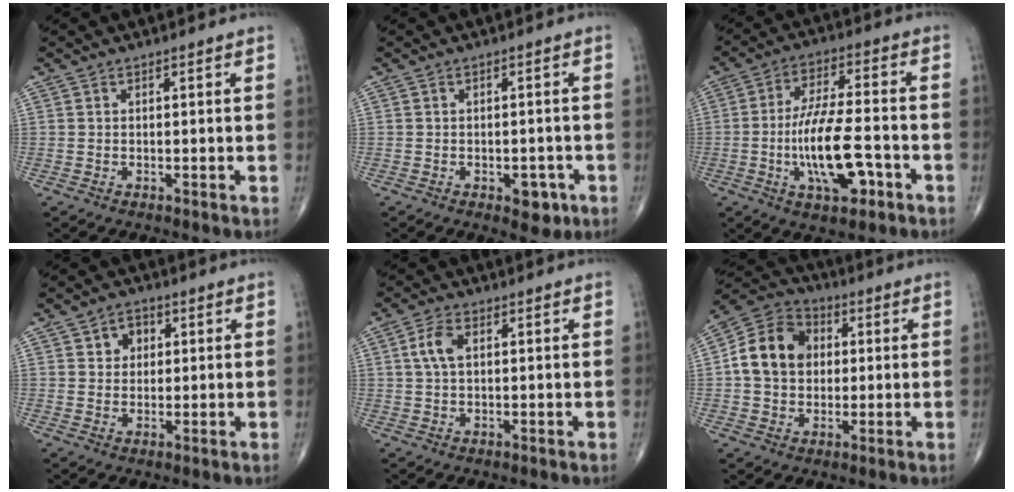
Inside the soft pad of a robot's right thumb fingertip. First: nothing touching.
{"total": 4.1, "force": [-1.9, 2.4, 2.8], "torque": [-0.017, 0.007, -0.019]}
{"total": 13.4, "force": [-4.3, 5.2, 11.6], "torque": [-0.196, 0.023, -0.070]}
{"total": 4.2, "force": [1.4, 3.4, 2.0], "torque": [-0.006, -0.003, 0.019]}
{"total": 4.5, "force": [1.1, 2.5, 3.6], "torque": [-0.080, 0.006, 0.019]}
{"total": 12.8, "force": [1.2, 10.3, 7.5], "torque": [-0.113, 0.020, 0.012]}